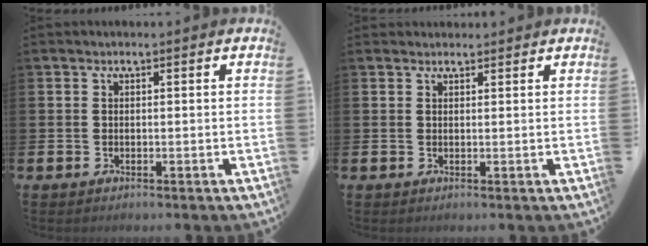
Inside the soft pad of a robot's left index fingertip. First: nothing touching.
{"total": 1.1, "force": [1.0, 0.4, 0.0], "torque": [0.013, -0.002, 0.016]}